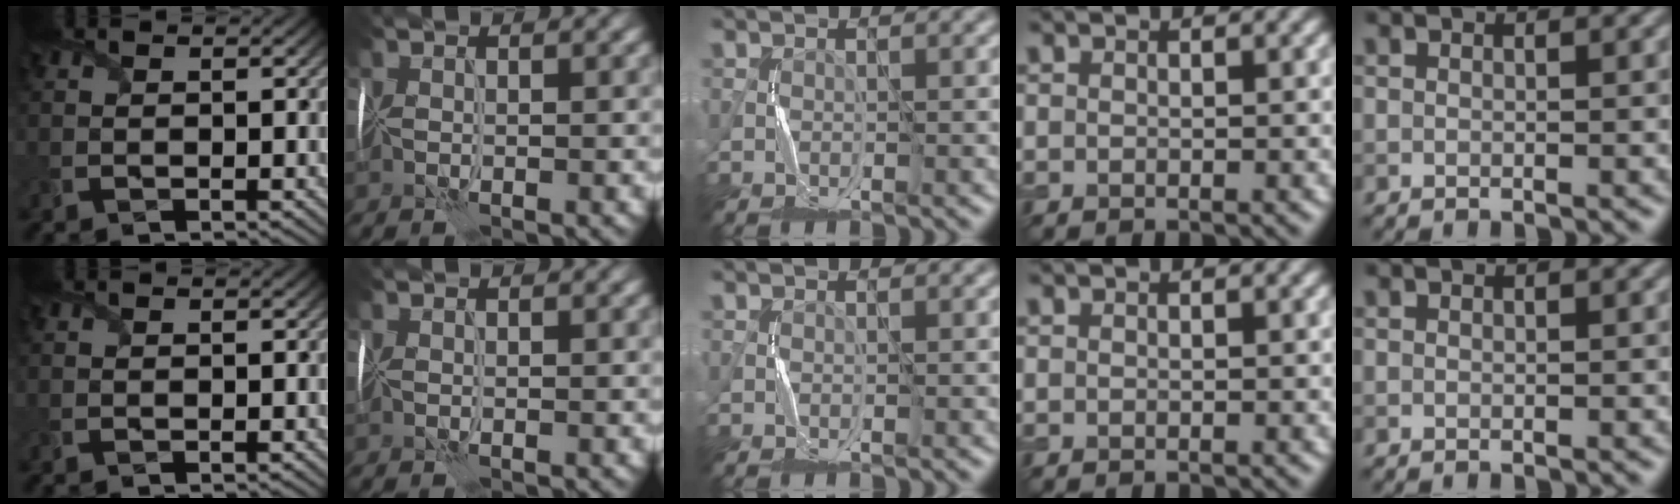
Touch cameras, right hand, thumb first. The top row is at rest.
{}